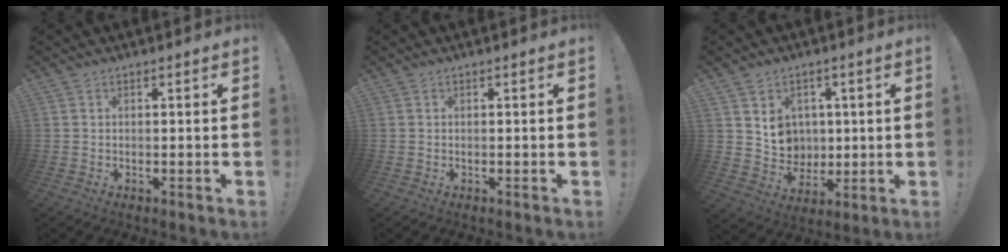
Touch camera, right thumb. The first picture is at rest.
{"total": 0.0}
{"total": 8.2, "force": [3.0, 7.3, 2.1], "torque": [-0.022, -0.030, 0.065]}